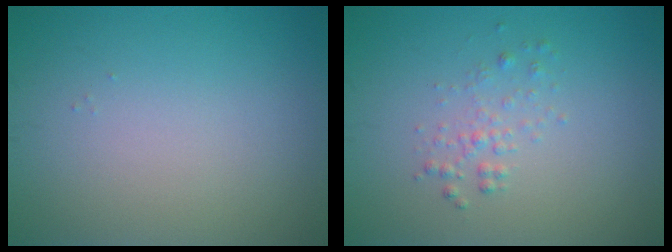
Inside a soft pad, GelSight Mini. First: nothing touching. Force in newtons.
{"total": 1.3, "press": 1.3, "slide": 0.1}